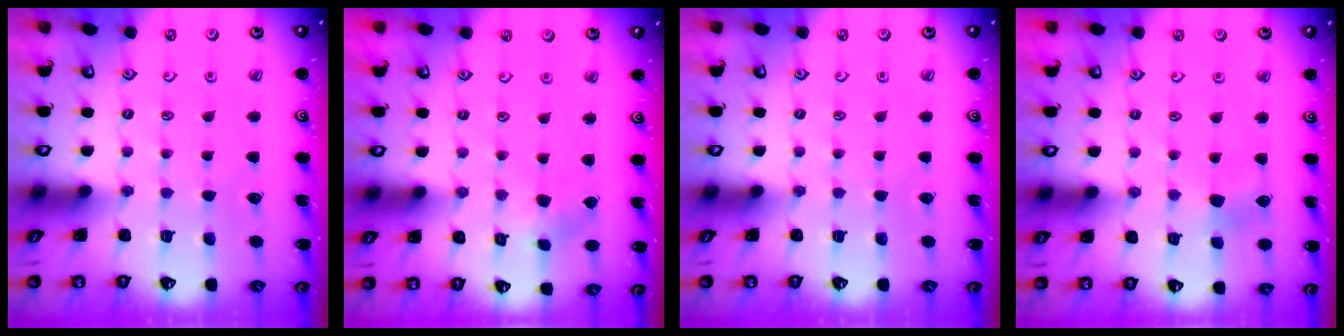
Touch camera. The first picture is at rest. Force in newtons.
{"total": 2.2, "press": 2.2, "slide": 0.2}
{"total": 0.0}
{"total": 6.0, "press": 6.0, "slide": 0.5}